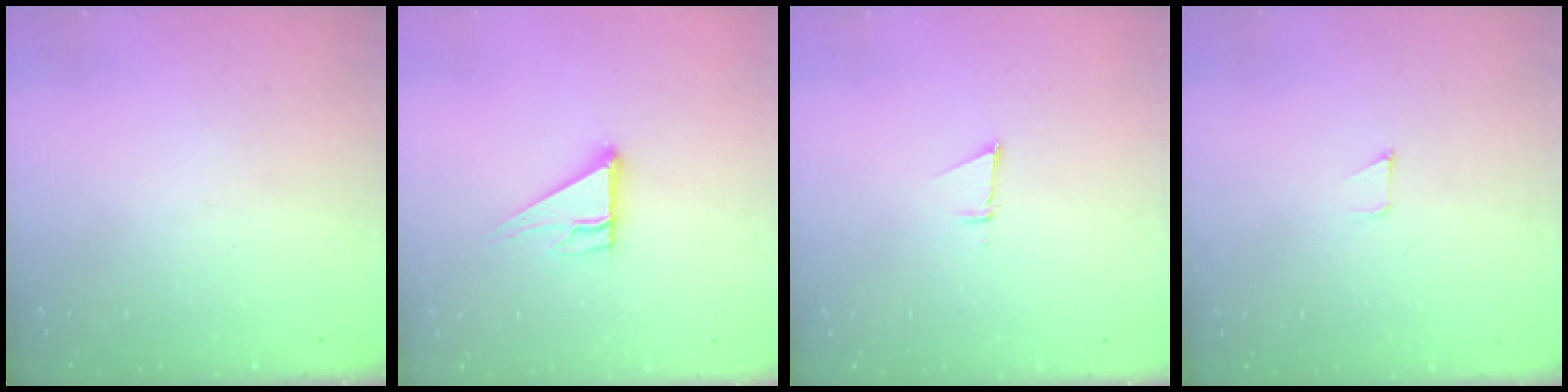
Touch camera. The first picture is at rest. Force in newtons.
{"total": 8.5, "press": 8.4, "slide": 0.8}
{"total": 3.0, "press": 2.9, "slide": 0.8}
{"total": 2.6, "press": 2.6, "slide": 0.2}